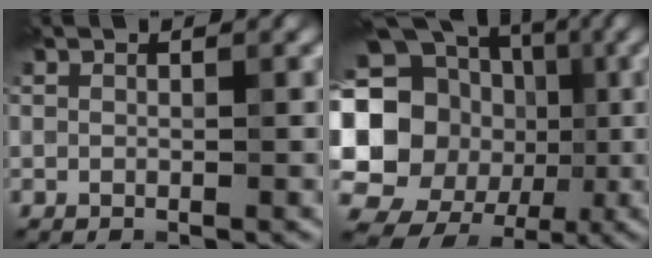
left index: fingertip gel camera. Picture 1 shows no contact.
{"total": 18.3, "force": [-0.3, 16.2, 8.5], "torque": [-0.167, 0.011, -0.035]}